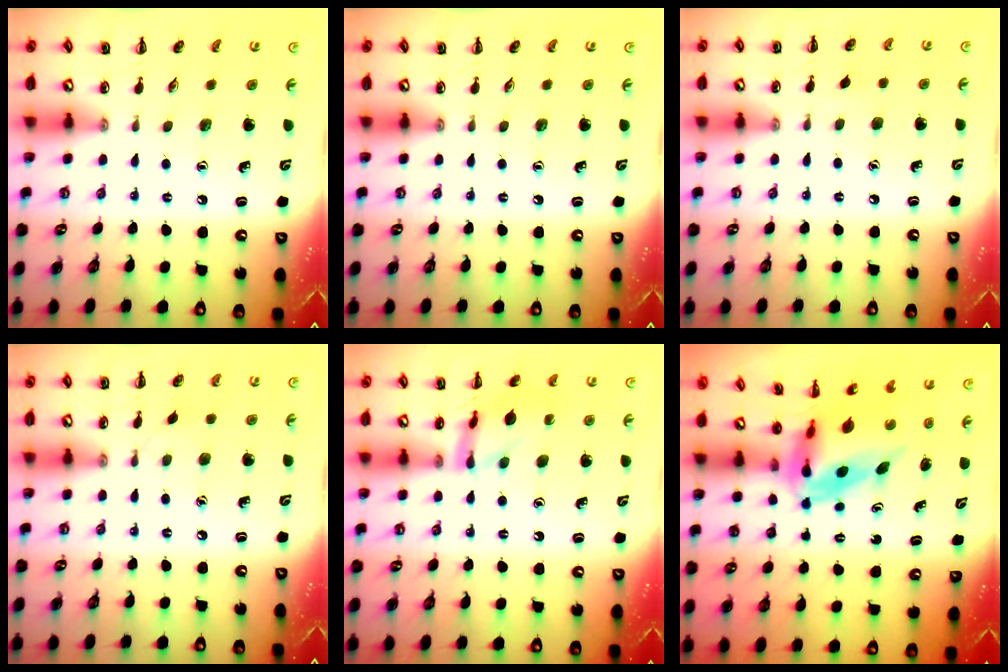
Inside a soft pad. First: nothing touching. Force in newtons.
{"total": 0.0}
{"total": 2.8, "press": 2.6, "slide": 1.1}
{"total": 3.0, "press": 2.8, "slide": 1.2}
{"total": 13.3, "press": 13.2, "slide": 1.2}
{"total": 4.7, "press": 4.5, "slide": 1.3}